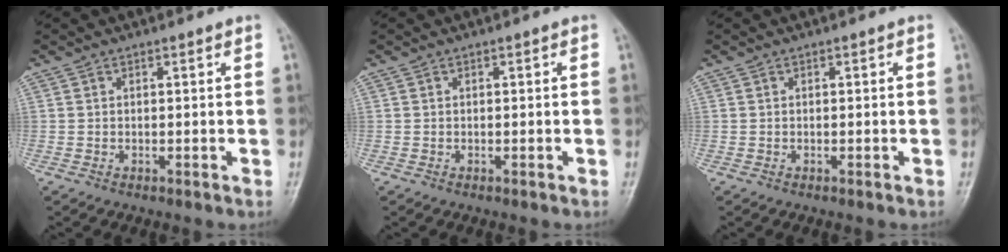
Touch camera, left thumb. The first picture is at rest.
{"total": 0.0}
{"total": 0.0}